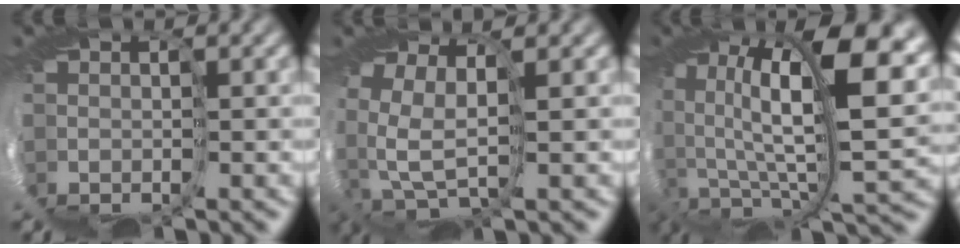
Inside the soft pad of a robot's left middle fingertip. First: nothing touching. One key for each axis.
{"total": 3.3, "fx": 2.6, "fy": 0.4, "fz": 1.9, "tx": -0.081, "ty": 0.003, "tz": 0.045}
{"total": 13.0, "fx": 4.6, "fy": 4.3, "fz": 11.4, "tx": -0.222, "ty": -0.007, "tz": 0.099}